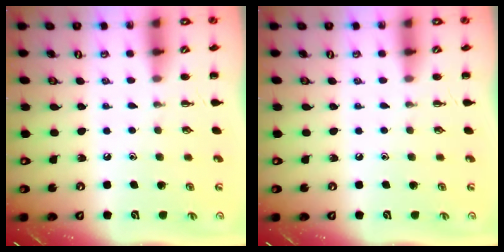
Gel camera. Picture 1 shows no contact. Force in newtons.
{"total": 0.0}